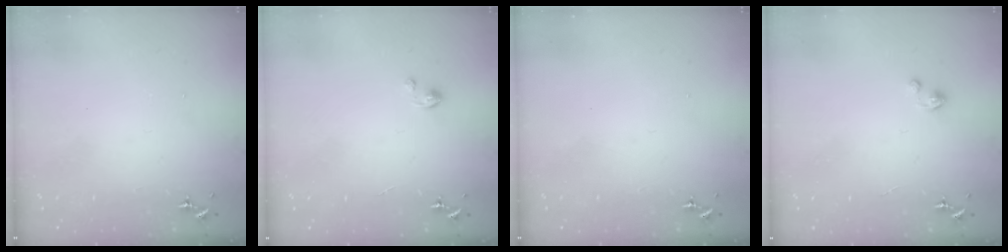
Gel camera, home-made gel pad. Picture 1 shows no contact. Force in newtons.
{"total": 1.1, "press": 1.1, "slide": 0.3}
{"total": 0.0}
{"total": 1.5, "press": 1.5, "slide": 0.2}